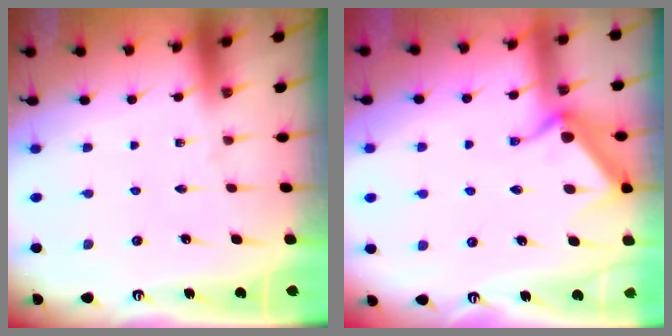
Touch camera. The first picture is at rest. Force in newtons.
{"total": 11.8, "press": 11.7, "slide": 0.3}